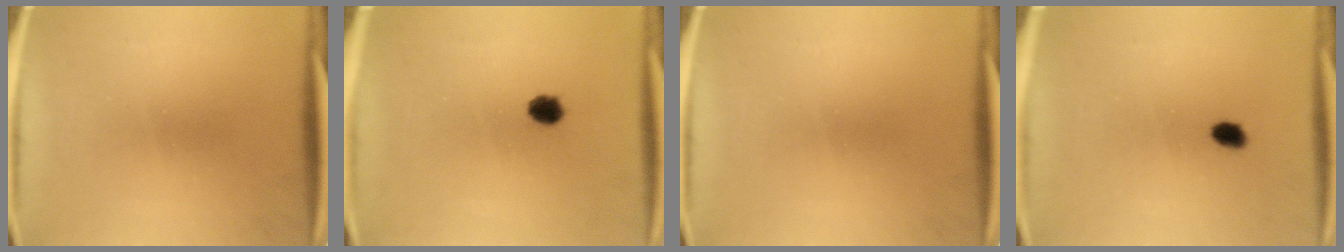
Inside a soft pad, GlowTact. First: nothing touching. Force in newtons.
{"total": 2.9}
{"total": 0.0}
{"total": 1.8}